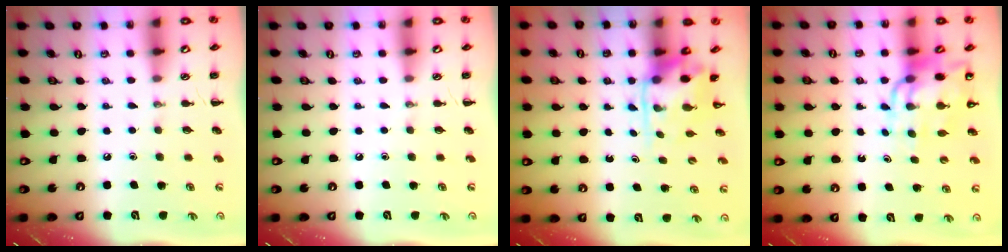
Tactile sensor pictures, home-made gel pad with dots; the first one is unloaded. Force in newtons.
{"total": 0.0}
{"total": 3.5, "press": 3.4, "slide": 0.8}
{"total": 12.0, "press": 11.4, "slide": 3.8}